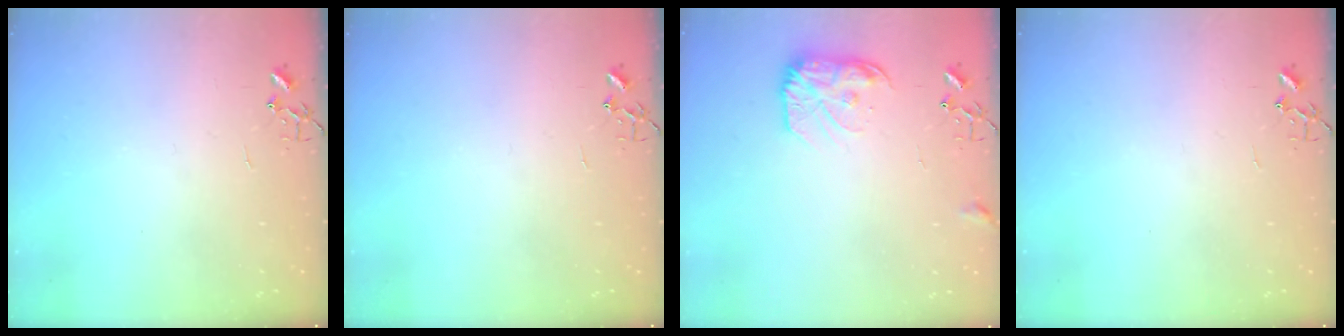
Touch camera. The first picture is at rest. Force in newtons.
{"total": 0.0}
{"total": 12.4, "press": 12.4, "slide": 0.7}
{"total": 0.0}